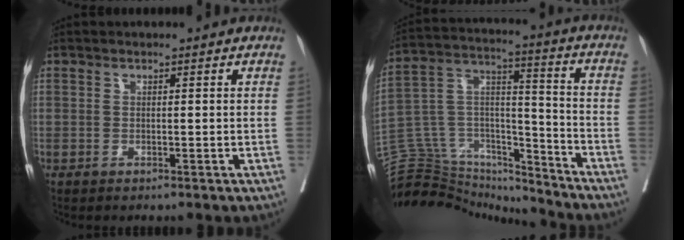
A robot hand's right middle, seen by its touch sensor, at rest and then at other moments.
{"total": 20.1, "force": [-19.3, 4.8, 3.0], "torque": [-0.067, 0.064, -0.310]}